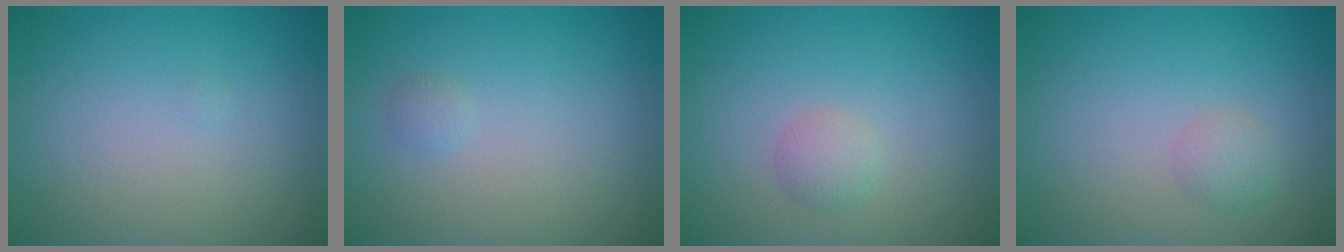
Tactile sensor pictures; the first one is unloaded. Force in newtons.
{"total": 0.6, "press": 0.6, "slide": 0.0}
{"total": 1.4, "press": 1.4, "slide": 0.1}
{"total": 1.3, "press": 1.3, "slide": 0.1}